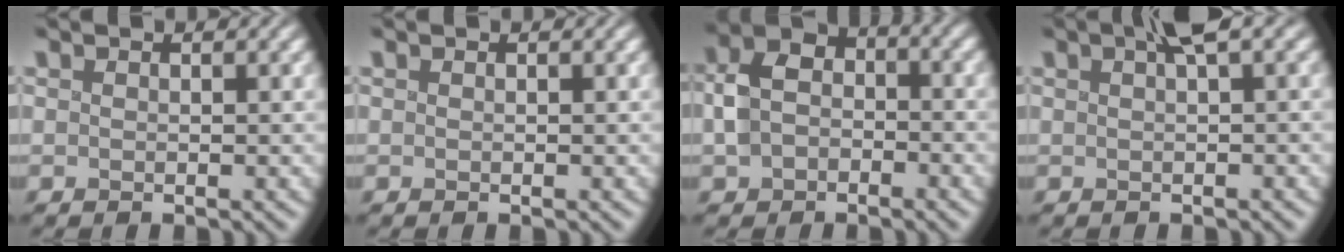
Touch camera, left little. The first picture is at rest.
{"total": 0.0}
{"total": 5.2, "force": [-1.5, 3.9, 3.1], "torque": [-0.062, 0.011, -0.035]}
{"total": 3.2, "force": [1.4, 0.7, 2.8], "torque": [-0.039, 0.015, 0.017]}